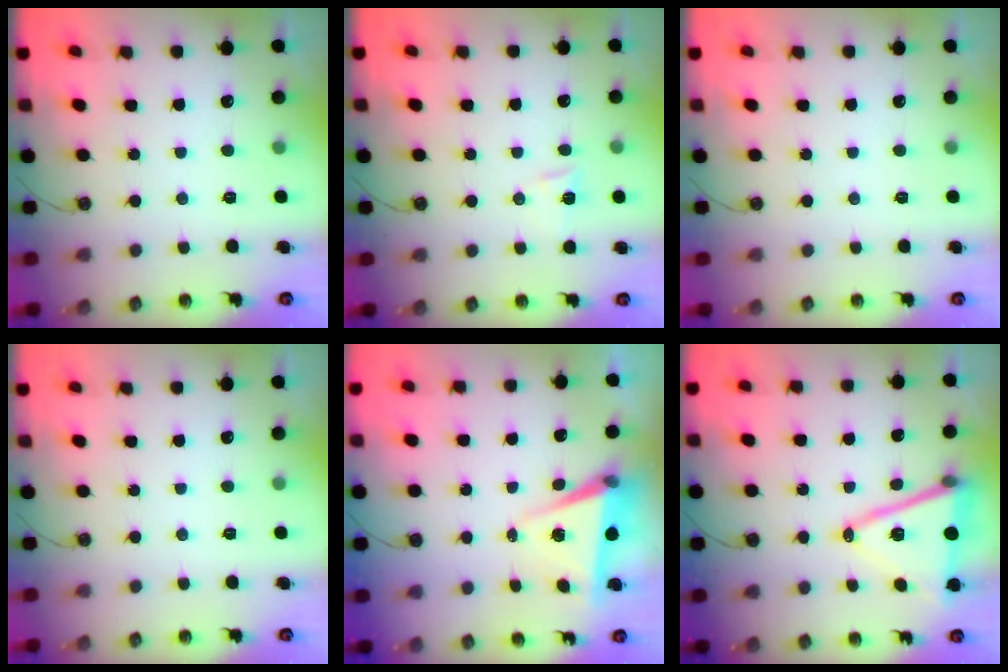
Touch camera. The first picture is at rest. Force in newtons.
{"total": 5.6, "press": 5.1, "slide": 2.4}
{"total": 0.0}
{"total": 0.0}
{"total": 6.6, "press": 4.9, "slide": 4.5}
{"total": 15.6, "press": 15.1, "slide": 3.9}